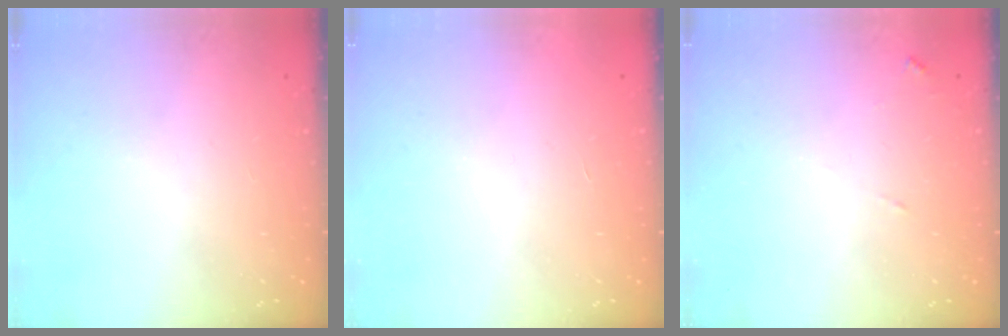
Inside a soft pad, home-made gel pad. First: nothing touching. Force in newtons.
{"total": 1.7, "press": 1.7, "slide": 0.1}
{"total": 6.3, "press": 6.3, "slide": 0.5}